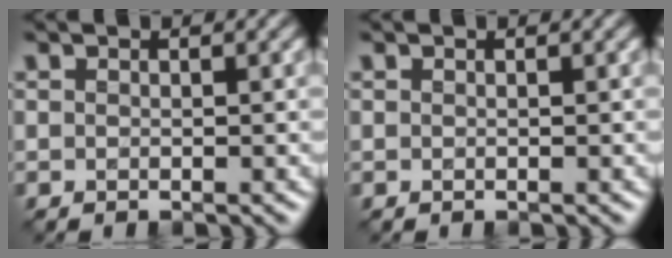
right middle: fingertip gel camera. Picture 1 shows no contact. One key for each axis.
{"total": 0.0}